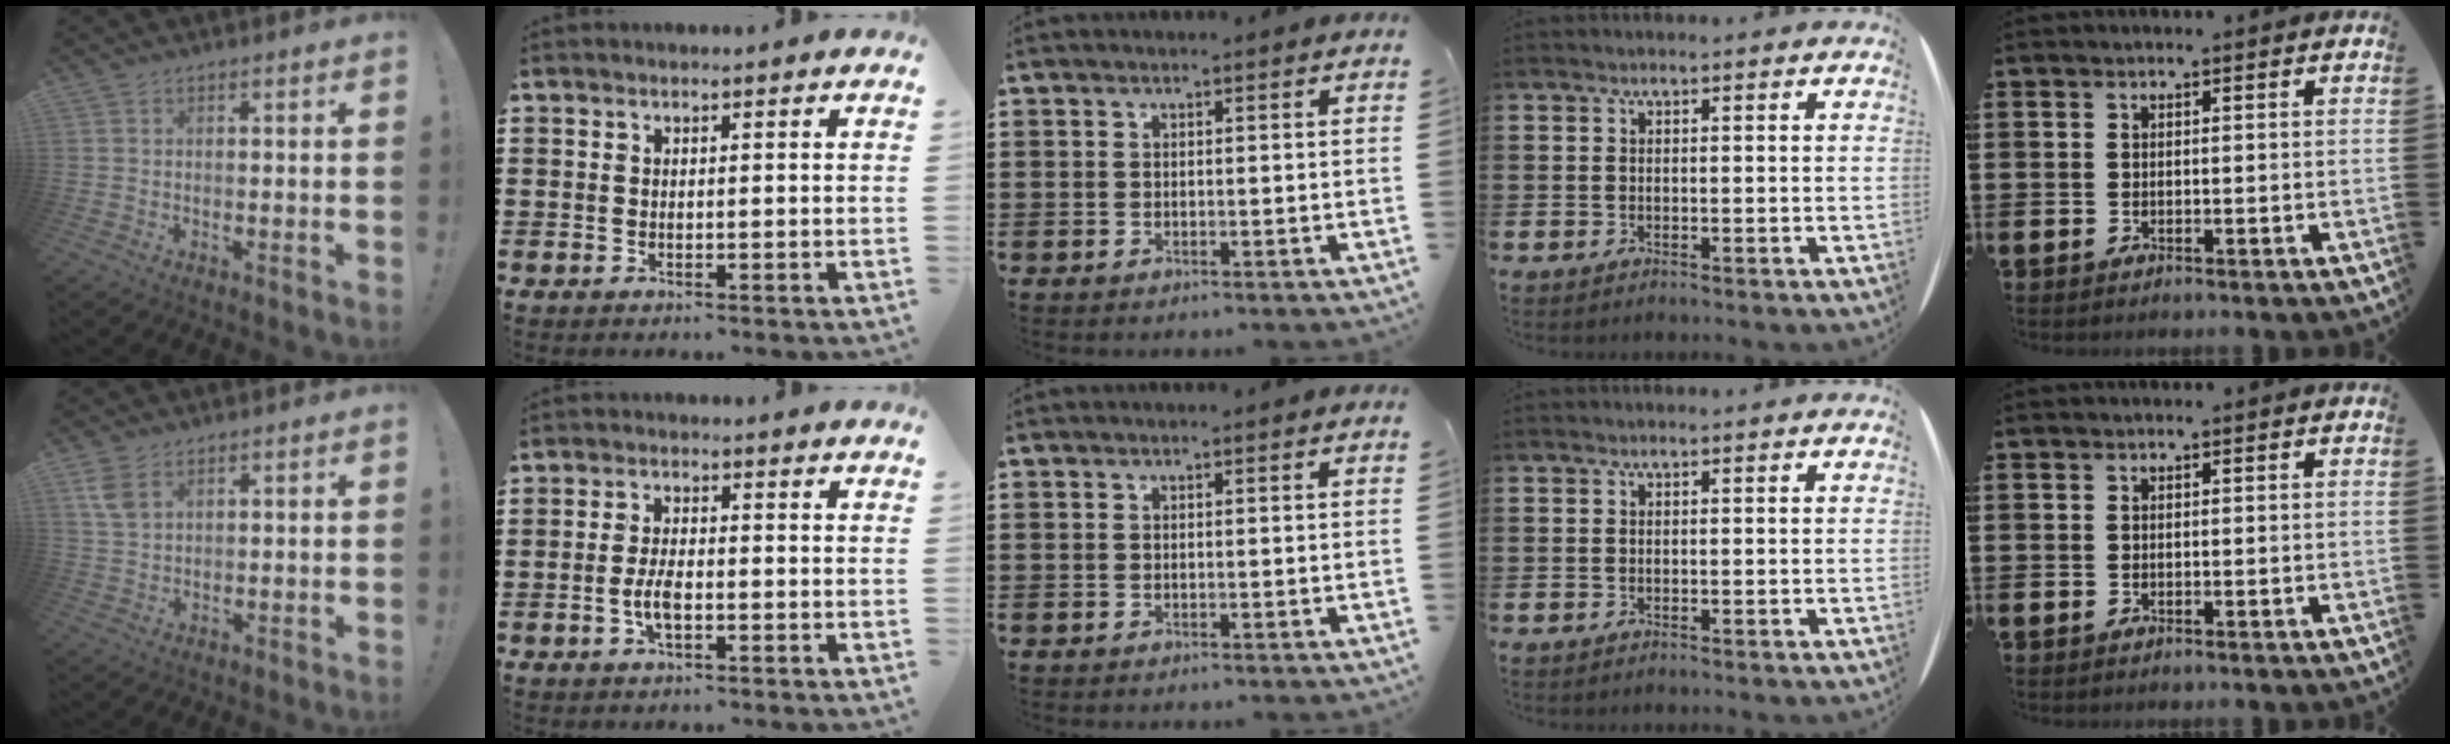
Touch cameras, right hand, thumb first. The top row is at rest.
{"thumb": {"total": 5.2, "force": [2.8, 2.9, 3.3], "torque": [-0.060, -0.009, 0.054]}, "index": {"total": 3.9, "force": [-1.1, 1.5, 3.5], "torque": [-0.084, -0.002, -0.025]}}